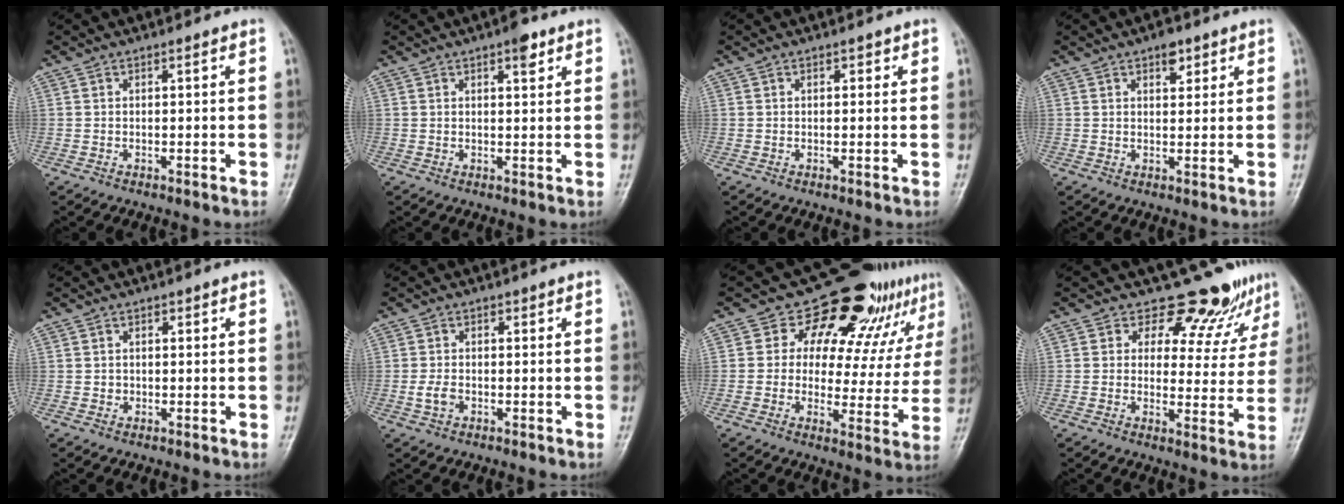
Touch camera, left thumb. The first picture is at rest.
{"total": 3.1, "force": [1.9, 1.2, 2.2], "torque": [-0.022, -0.007, 0.024]}
{"total": 0.8, "force": [0.4, 0.5, 0.5], "torque": [0.001, 0.000, 0.003]}
{"total": 3.4, "force": [2.0, 1.8, 2.1], "torque": [-0.015, -0.008, 0.029]}
{"total": 0.9, "force": [0.0, 0.9, 0.1], "torque": [0.005, 0.003, -0.001]}
{"total": 2.6, "force": [-0.8, 1.8, 1.7], "torque": [-0.033, 0.002, -0.016]}
{"total": 17.5, "force": [11.3, 8.8, 10.0], "torque": [-0.077, -0.053, 0.139]}
{"total": 10.6, "force": [9.0, 5.0, 2.4], "torque": [0.013, -0.066, 0.102]}